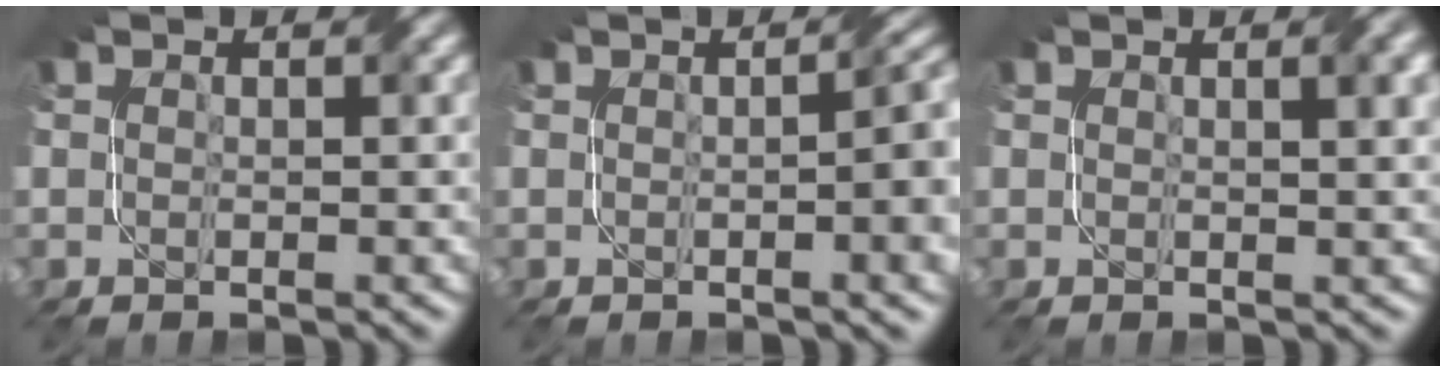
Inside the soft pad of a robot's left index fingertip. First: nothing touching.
{"total": 6.0, "force": [-0.3, 2.0, 5.6], "torque": [-0.041, 0.007, -0.001]}
{"total": 3.1, "force": [1.4, 1.0, 2.6], "torque": [-0.023, 0.006, 0.018]}